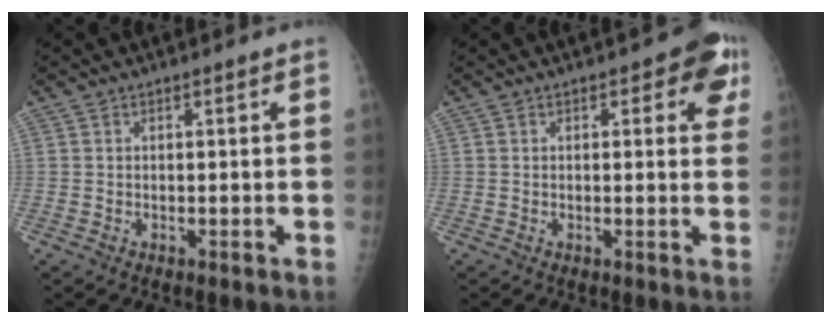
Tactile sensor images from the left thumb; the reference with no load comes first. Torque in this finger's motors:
{"motor_torque": [1.66, 1.56, 0.67, -0.37, 0.17]}